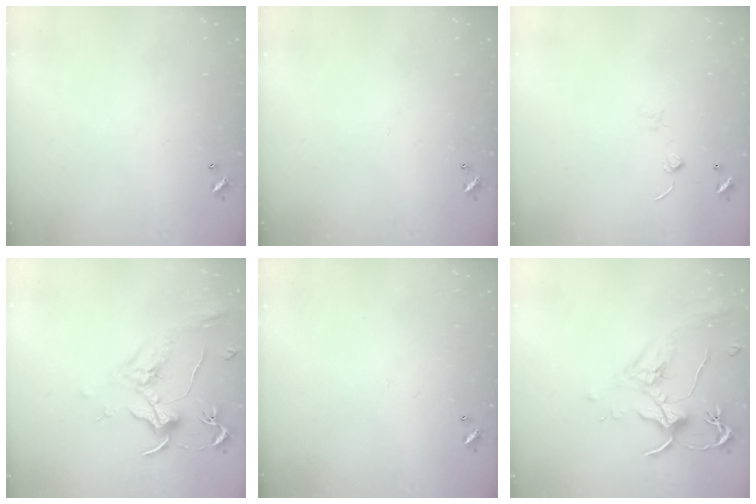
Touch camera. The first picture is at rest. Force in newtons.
{"total": 0.0}
{"total": 0.0}
{"total": 1.8, "press": 1.6, "slide": 0.8}
{"total": 0.0}
{"total": 1.9, "press": 1.7, "slide": 0.8}